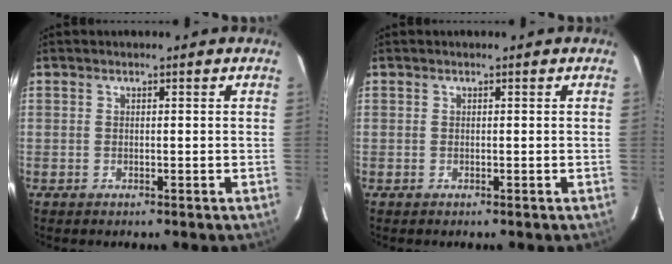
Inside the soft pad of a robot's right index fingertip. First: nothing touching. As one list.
[{"total": 0.0}]